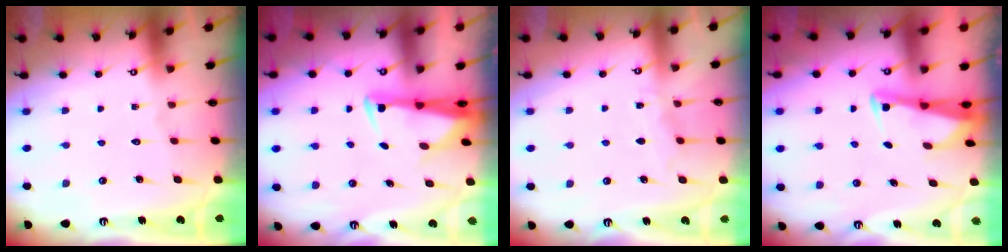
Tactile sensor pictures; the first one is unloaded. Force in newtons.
{"total": 2.9, "press": 2.8, "slide": 1.0}
{"total": 5.0, "press": 5.0, "slide": 0.5}
{"total": 2.7, "press": 2.7, "slide": 0.3}